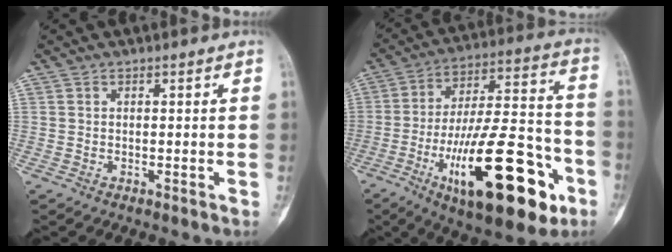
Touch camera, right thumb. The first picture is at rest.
{"total": 28.0, "force": [-11.6, 9.8, 23.5], "torque": [-0.366, 0.052, -0.173]}